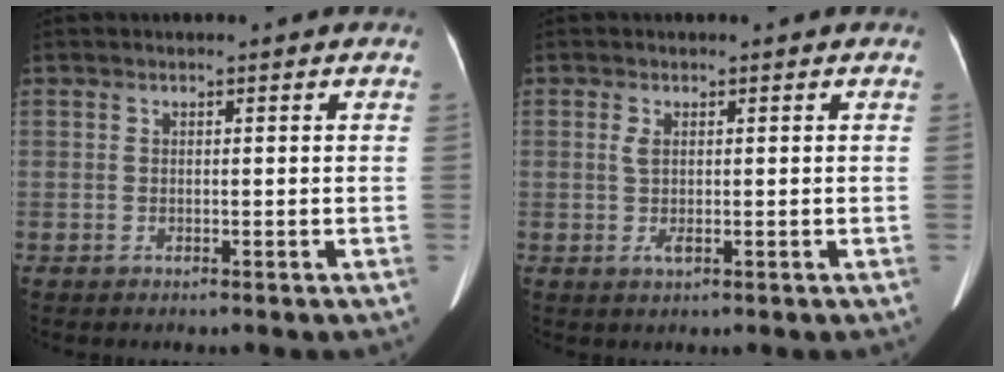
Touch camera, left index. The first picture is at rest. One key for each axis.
{"total": 1.9, "fx": 0.1, "fy": 0.7, "fz": 1.8, "tx": -0.040, "ty": -0.004, "tz": 0.006}